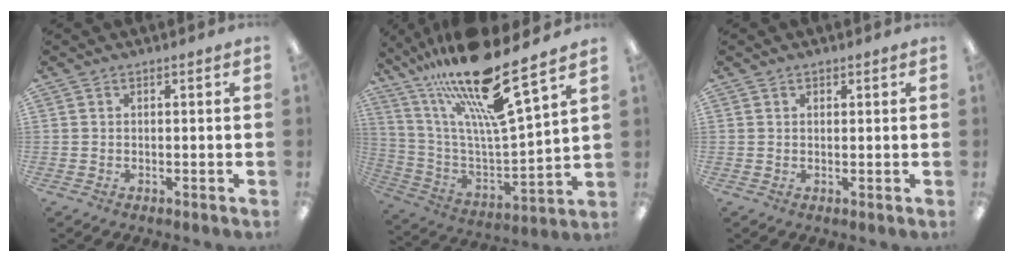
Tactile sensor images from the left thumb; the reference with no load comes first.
{"total": 23.0, "force": [17.8, 3.4, 14.3], "torque": [-0.269, -0.119, 0.286]}
{"total": 1.1, "force": [0.7, 0.8, 0.5], "torque": [-0.003, -0.001, 0.011]}